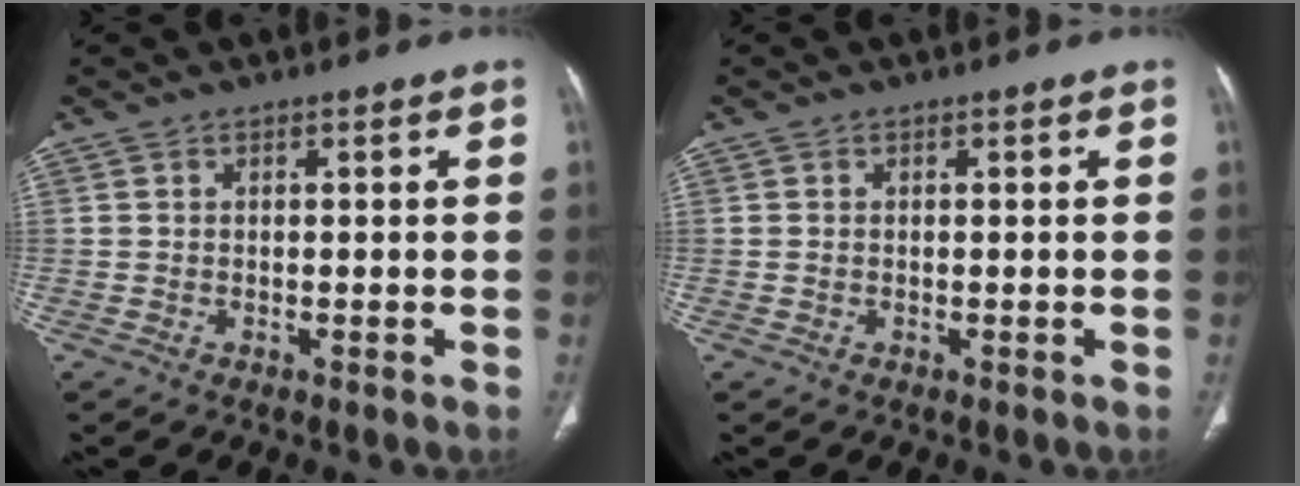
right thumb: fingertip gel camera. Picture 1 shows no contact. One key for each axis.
{"total": 0.0}